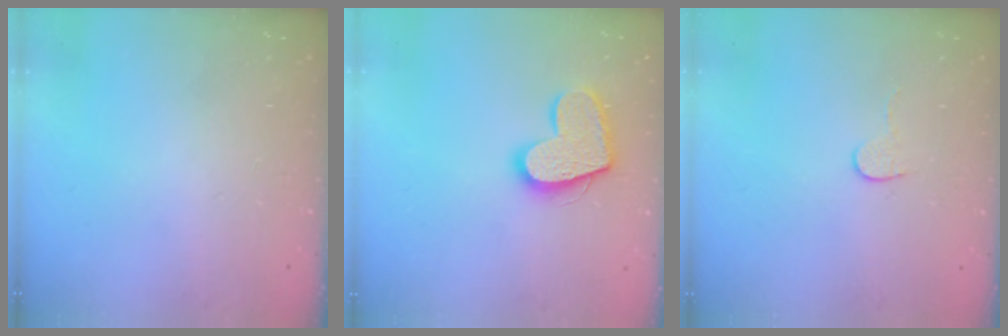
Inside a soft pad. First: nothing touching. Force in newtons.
{"total": 14.3, "press": 14.3, "slide": 1.1}
{"total": 4.0, "press": 4.0, "slide": 0.3}